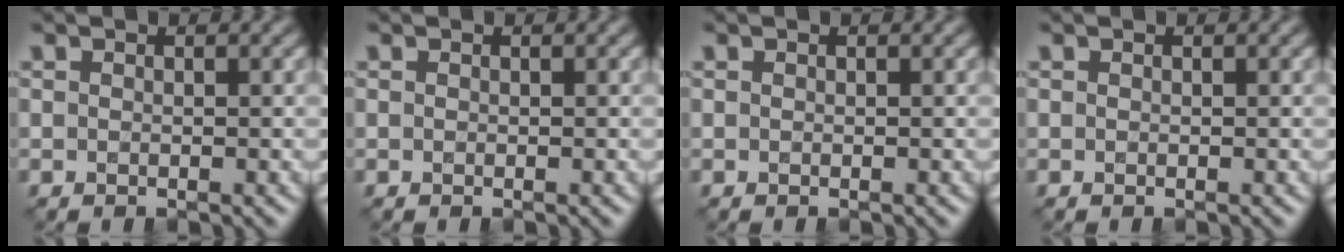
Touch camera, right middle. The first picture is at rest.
{"total": 0.0}
{"total": 0.0}
{"total": 0.0}